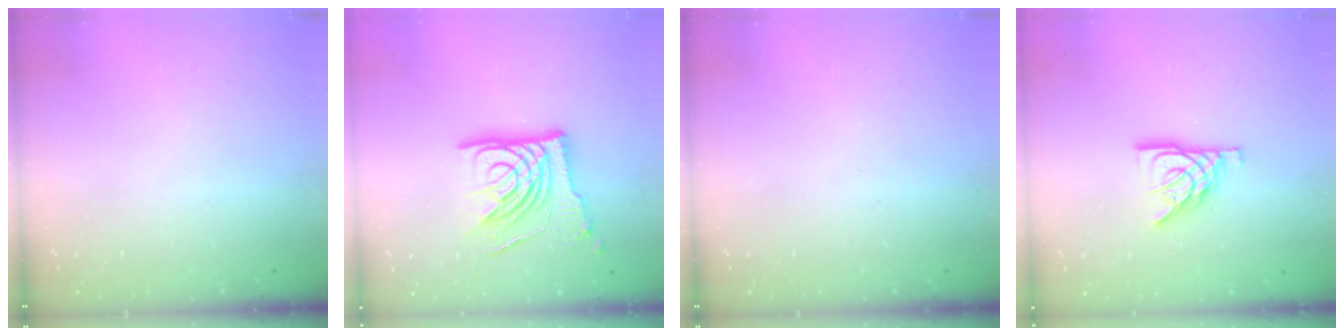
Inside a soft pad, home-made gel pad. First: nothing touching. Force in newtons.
{"total": 15.7, "press": 15.6, "slide": 1.8}
{"total": 0.0}
{"total": 10.3, "press": 10.2, "slide": 0.8}